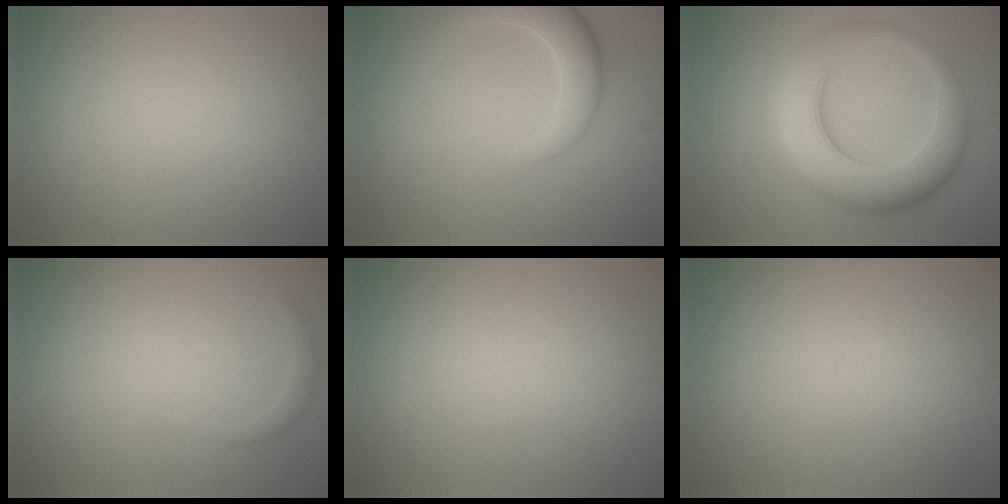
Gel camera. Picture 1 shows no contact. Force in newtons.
{"total": 4.6, "press": 4.6, "slide": 0.4}
{"total": 8.1, "press": 8.0, "slide": 0.2}
{"total": 0.8, "press": 0.8, "slide": 0.0}
{"total": 0.0}
{"total": 0.0}